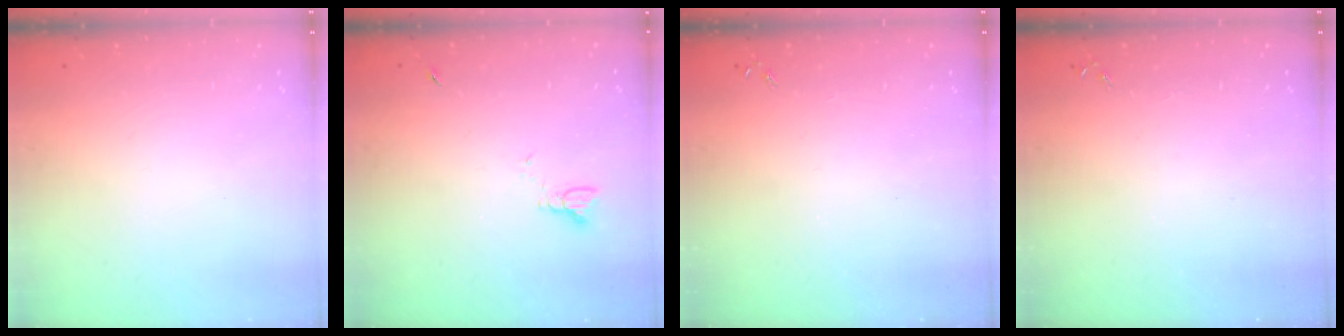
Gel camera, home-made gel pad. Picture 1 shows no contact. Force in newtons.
{"total": 1.7, "press": 1.7, "slide": 0.2}
{"total": 0.0}
{"total": 0.0}